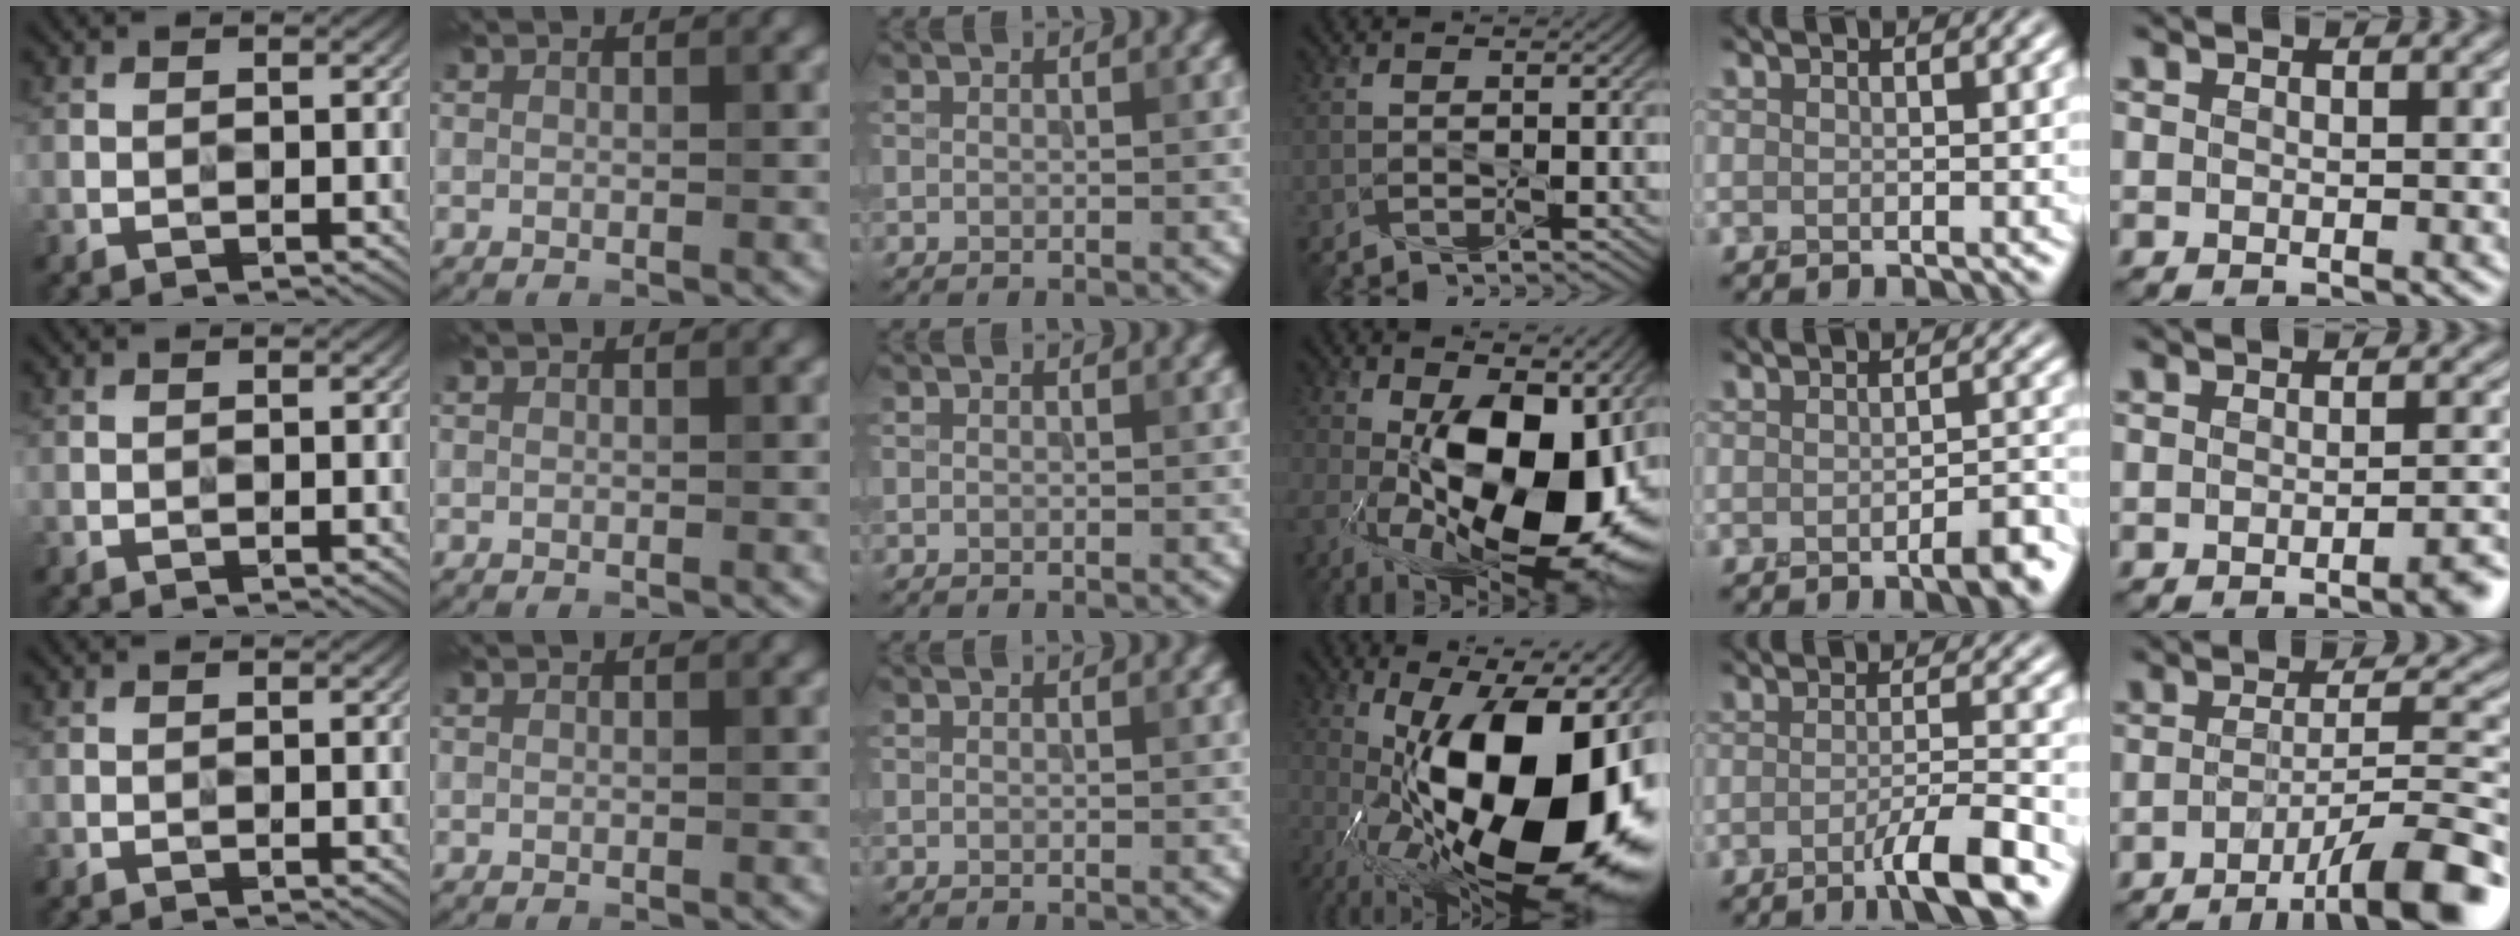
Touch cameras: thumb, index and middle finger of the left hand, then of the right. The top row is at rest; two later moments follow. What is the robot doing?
{"motion": "press", "object": "grip strengthener"}